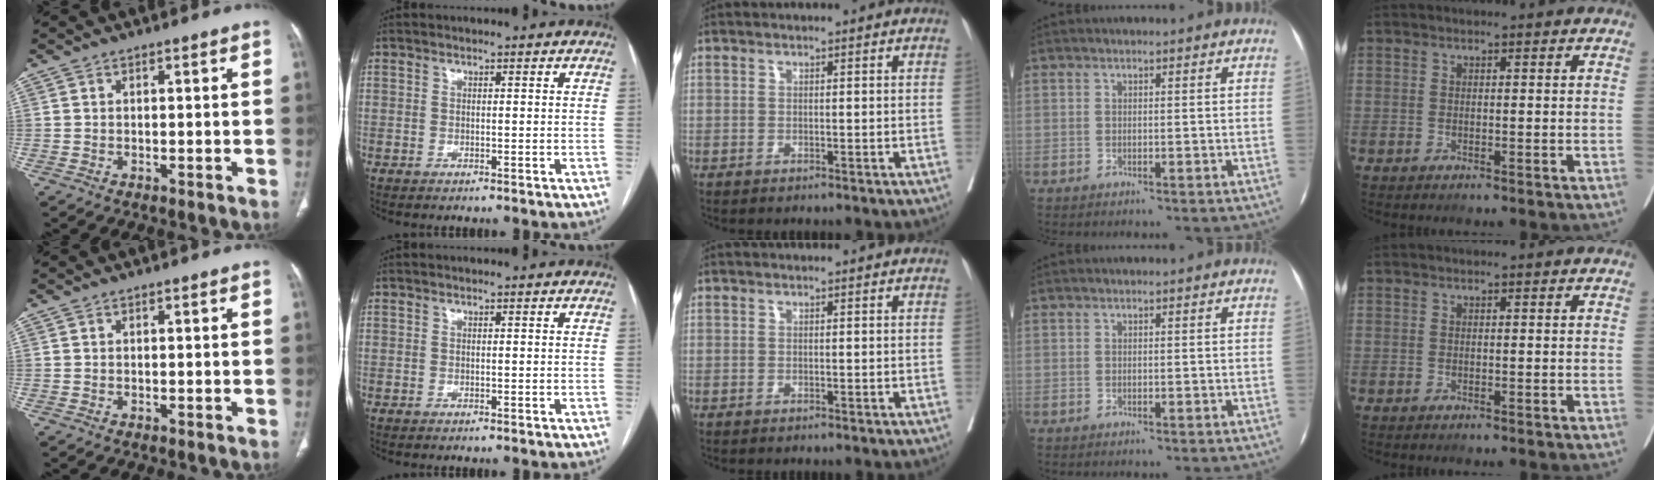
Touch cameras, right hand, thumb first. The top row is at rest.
{}